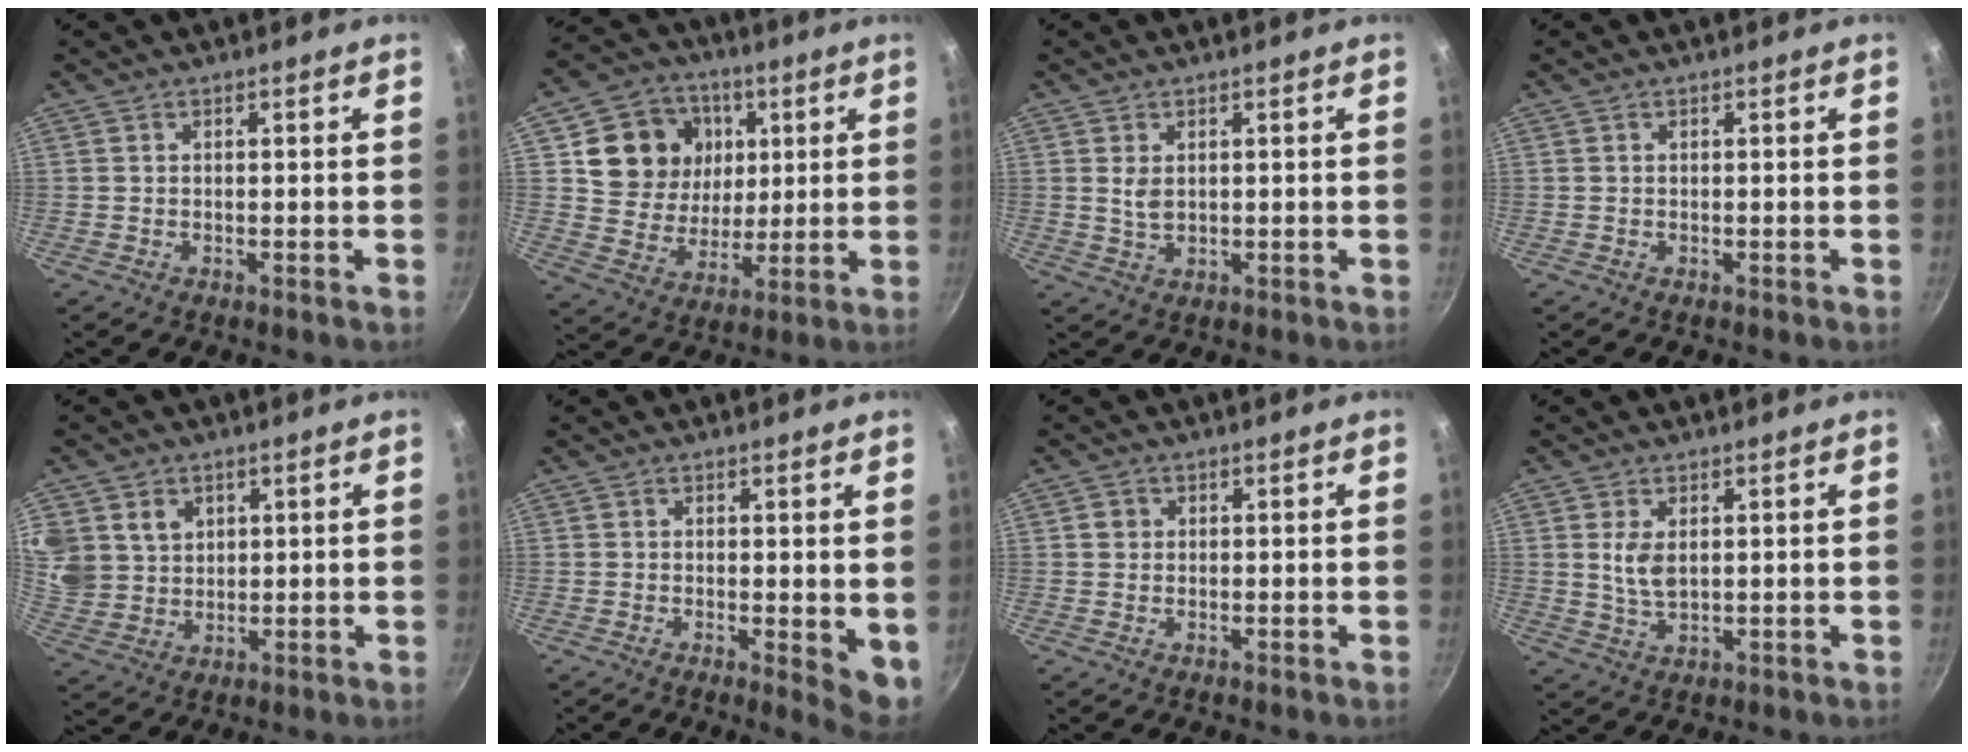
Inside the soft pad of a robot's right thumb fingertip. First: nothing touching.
{"total": 15.2, "force": [4.6, 13.0, 6.5], "torque": [-0.088, -0.010, 0.083]}
{"total": 3.1, "force": [0.8, 2.0, 2.3], "torque": [-0.040, -0.007, 0.019]}
{"total": 0.0}
{"total": 12.9, "force": [4.6, 10.8, 5.2], "torque": [-0.106, -0.007, 0.104]}
{"total": 5.7, "force": [-0.4, 1.8, 5.4], "torque": [-0.063, -0.011, -0.002]}
{"total": 1.6, "force": [0.2, 1.5, 0.5], "torque": [-0.004, 0.004, 0.002]}
{"total": 4.7, "force": [1.2, 2.6, 3.8], "torque": [-0.067, -0.014, 0.027]}